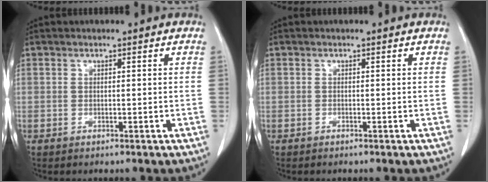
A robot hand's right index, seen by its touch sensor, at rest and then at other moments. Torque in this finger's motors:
{"motor_torque": [0.01, 0.00, -0.01, 0.00]}